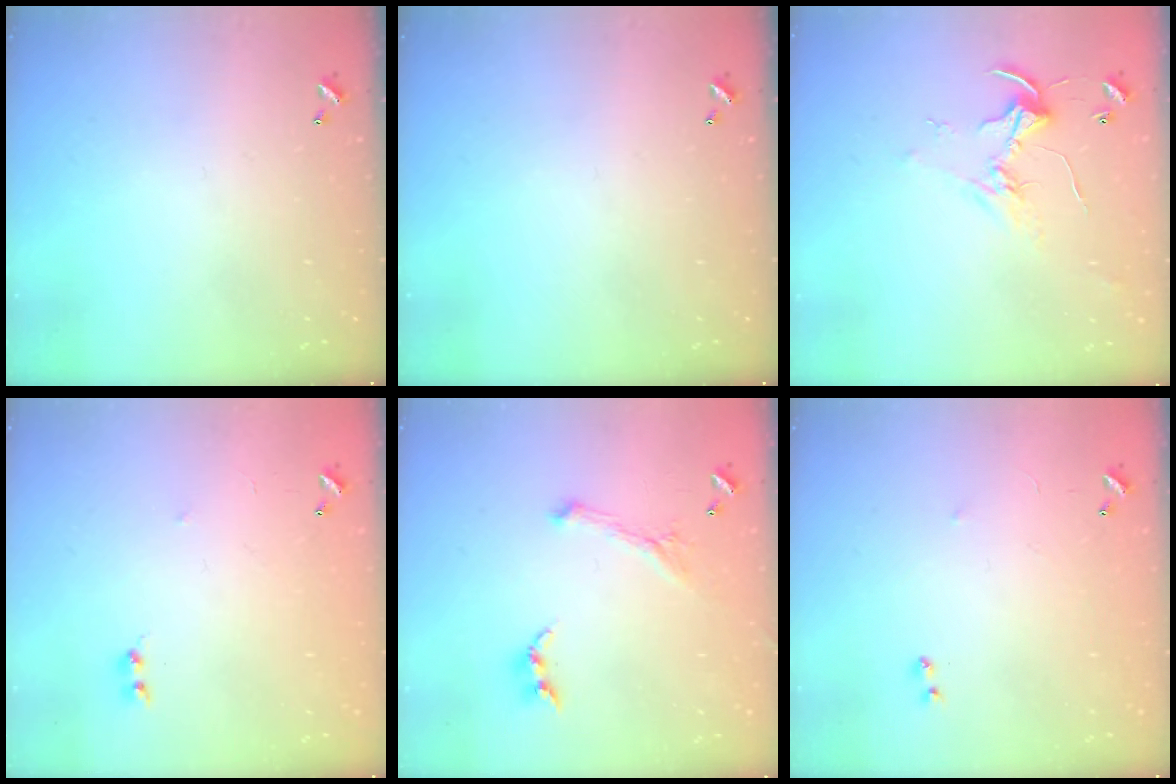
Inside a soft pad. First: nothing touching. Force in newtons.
{"total": 0.0}
{"total": 2.5, "press": 2.5, "slide": 0.2}
{"total": 6.4, "press": 6.3, "slide": 0.6}
{"total": 1.6, "press": 1.5, "slide": 0.4}
{"total": 7.4, "press": 7.3, "slide": 0.6}